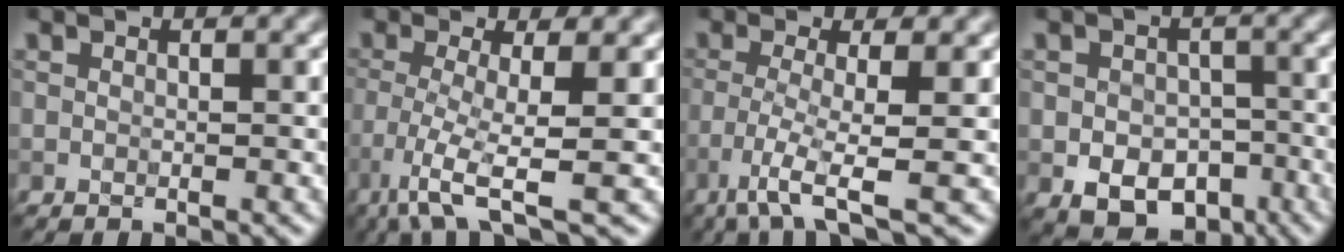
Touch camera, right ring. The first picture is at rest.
{"total": 5.4, "force": [-2.5, 0.8, 4.7], "torque": [-0.091, -0.006, -0.061]}
{"total": 4.6, "force": [-2.3, 0.4, 3.9], "torque": [-0.077, -0.008, -0.055]}
{"total": 6.7, "force": [-2.8, 5.1, 3.3], "torque": [-0.037, -0.007, -0.044]}